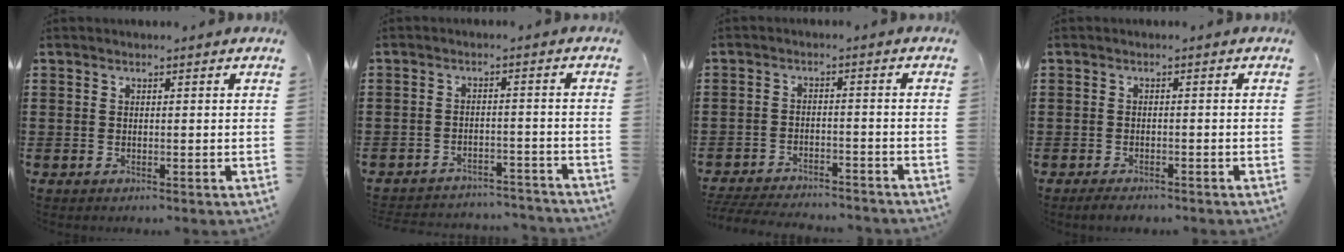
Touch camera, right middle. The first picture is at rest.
{"total": 3.3, "force": [-3.3, 0.3, 0.1], "torque": [-0.006, 0.003, -0.071]}
{"total": 4.6, "force": [-4.6, 0.4, 0.7], "torque": [-0.025, -0.002, -0.094]}
{"total": 1.6, "force": [-1.5, 0.3, 0.5], "torque": [-0.013, -0.001, -0.029]}